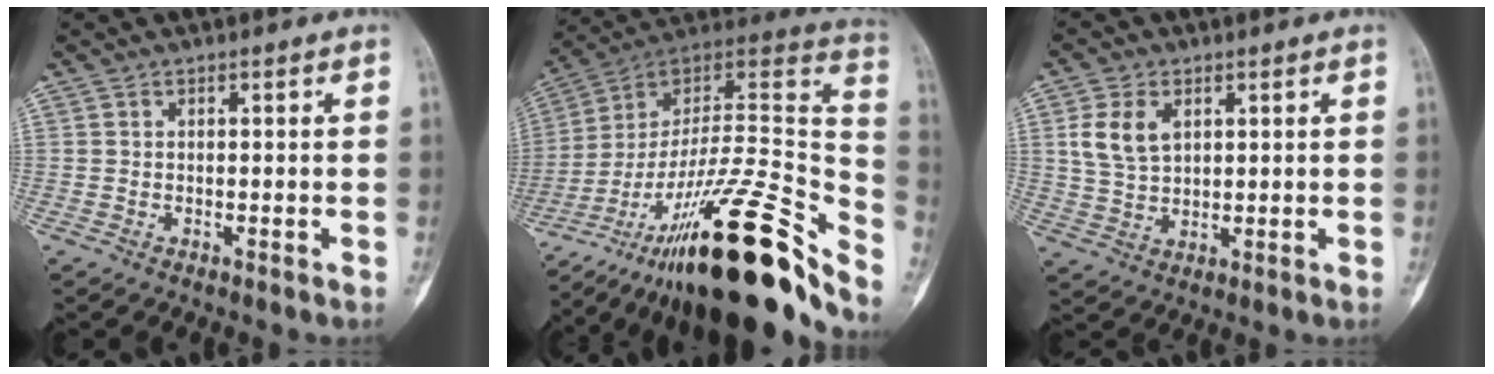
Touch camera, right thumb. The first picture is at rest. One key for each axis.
{"total": 36.9, "fx": -24.6, "fy": 8.9, "fz": 26.0, "tx": -0.337, "ty": 0.067, "tz": -0.387}
{"total": 6.9, "fx": 2.3, "fy": 4.5, "fz": 4.7, "tx": -0.087, "ty": -0.003, "tz": 0.052}